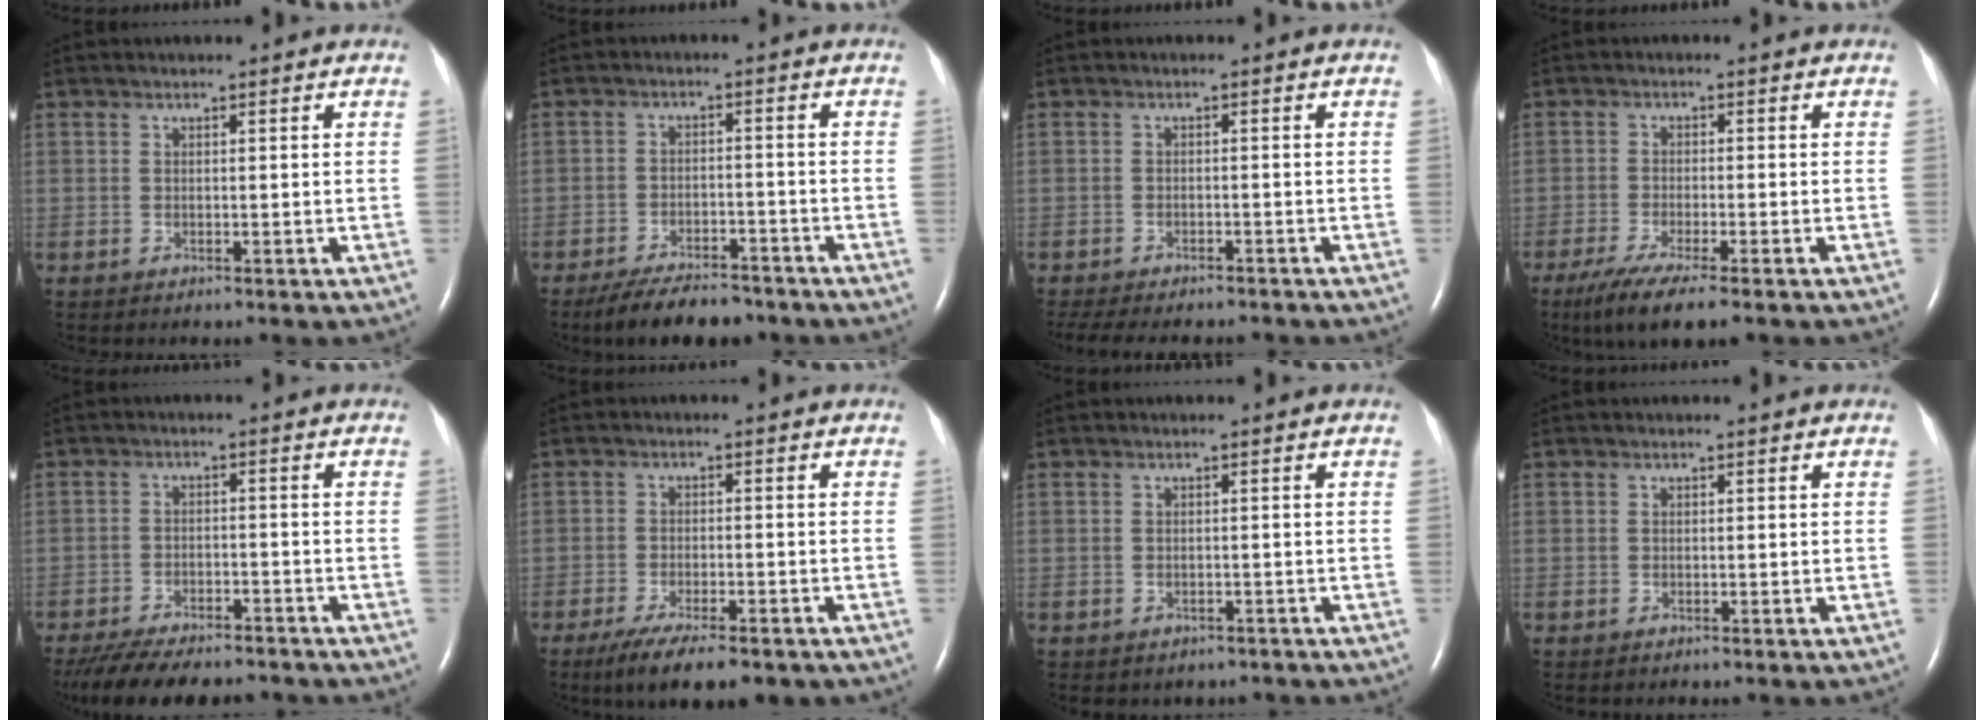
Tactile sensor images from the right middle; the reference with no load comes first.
{"total": 8.8, "force": [-7.3, 3.0, 3.8], "torque": [-0.059, -0.008, -0.117]}
{"total": 12.1, "force": [-10.5, 3.4, 4.8], "torque": [-0.091, -0.007, -0.135]}
{"total": 7.5, "force": [-5.3, 0.5, 5.3], "torque": [-0.095, -0.020, -0.084]}
{"total": 15.4, "force": [-13.4, 4.1, 6.6], "torque": [-0.149, -0.018, -0.191]}
{"total": 10.8, "force": [-8.0, 2.8, 6.6], "torque": [-0.102, -0.015, -0.117]}
{"total": 2.5, "force": [-1.9, 1.6, 0.3], "torque": [-0.006, 0.009, -0.020]}
{"total": 0.0}